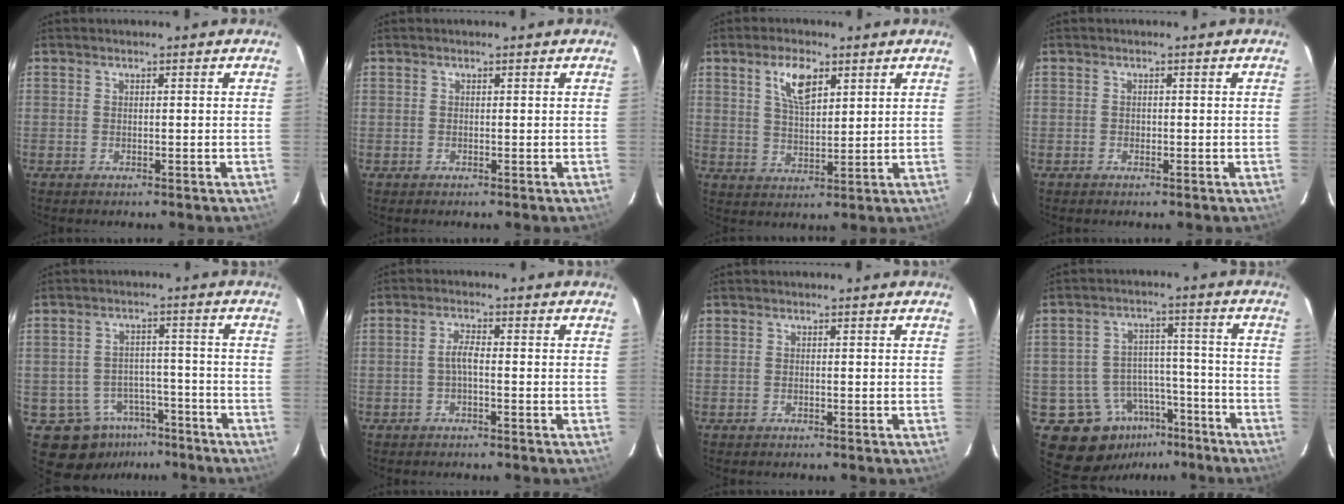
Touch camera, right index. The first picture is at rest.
{"total": 0.8, "force": [-0.1, 0.8, -0.1], "torque": [0.001, 0.002, -0.002]}
{"total": 7.0, "force": [3.5, 3.1, 5.3], "torque": [-0.095, 0.009, 0.068]}
{"total": 0.9, "force": [-0.5, 0.8, 0.0], "torque": [0.001, 0.002, -0.007]}
{"total": 9.0, "force": [-5.6, 6.7, 2.3], "torque": [-0.051, 0.028, -0.060]}
{"total": 2.1, "force": [-1.0, 0.5, 1.8], "torque": [-0.039, 0.008, -0.021]}
{"total": 0.0}
{"total": 11.8, "force": [-7.3, 8.7, 3.3], "torque": [-0.070, 0.039, -0.089]}